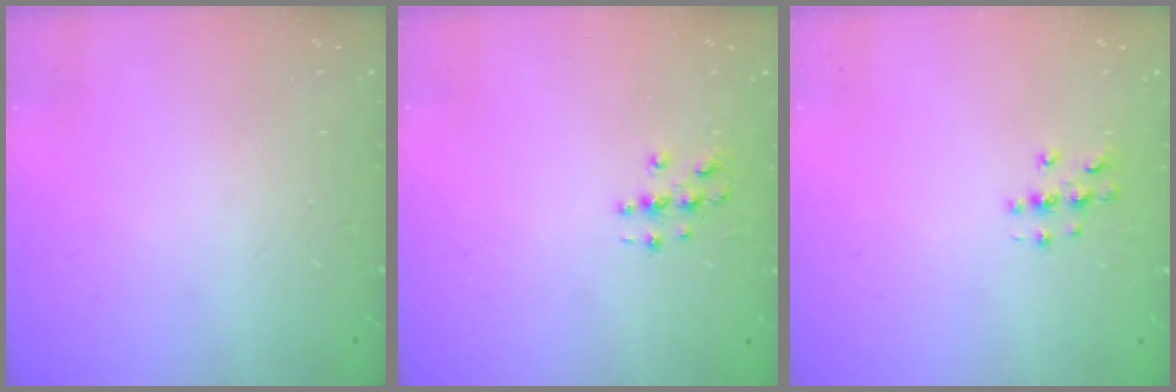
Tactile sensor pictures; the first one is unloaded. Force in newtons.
{"total": 2.8, "press": 2.8, "slide": 0.3}
{"total": 3.2, "press": 3.2, "slide": 0.3}